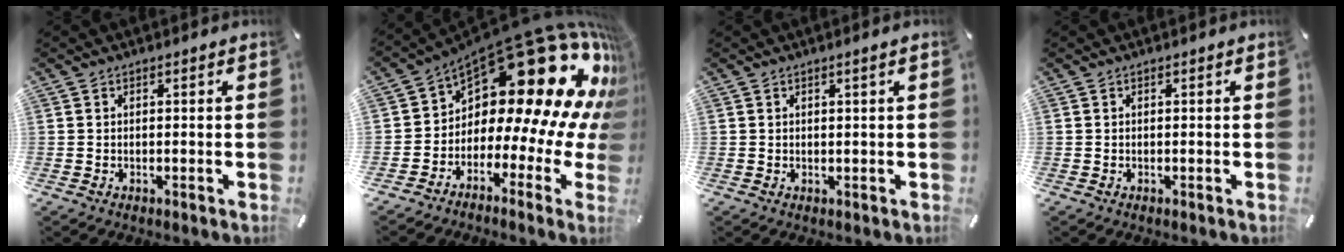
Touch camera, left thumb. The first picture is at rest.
{"total": 23.9, "force": [10.2, 11.9, 18.0], "torque": [-0.279, -0.096, 0.188]}
{"total": 1.6, "force": [0.5, 0.0, 1.5], "torque": [-0.027, -0.002, 0.008]}
{"total": 0.0}